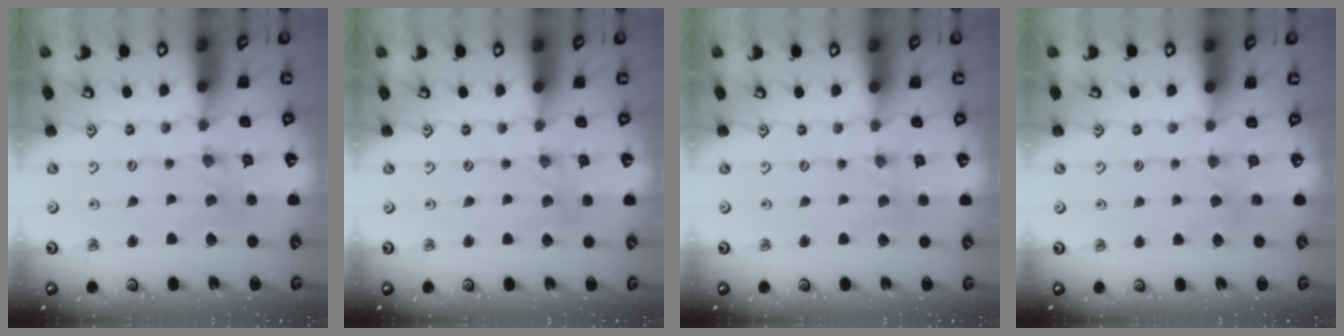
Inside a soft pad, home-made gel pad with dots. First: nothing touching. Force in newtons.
{"total": 1.4, "press": 1.3, "slide": 0.3}
{"total": 0.0}
{"total": 4.1, "press": 4.1, "slide": 0.6}